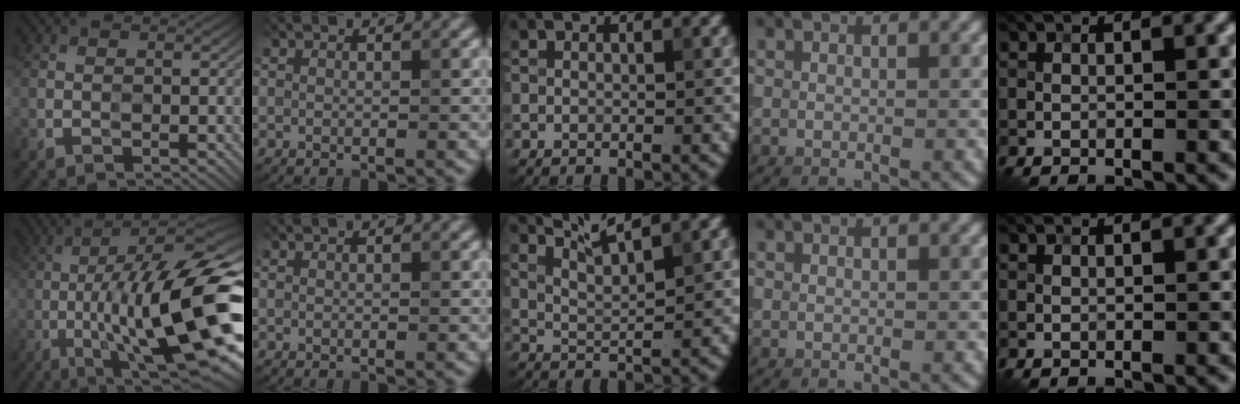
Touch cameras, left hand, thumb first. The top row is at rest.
{"thumb": {"total": 19.7, "force": [-5.0, 5.3, 18.3], "torque": [-0.274, -0.006, -0.069]}, "middle": {"total": 3.5, "force": [2.8, 0.4, 2.1], "torque": [-0.037, 0.012, 0.044]}}